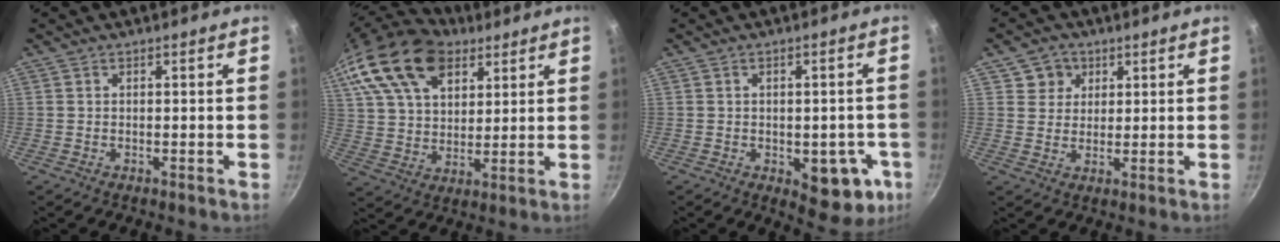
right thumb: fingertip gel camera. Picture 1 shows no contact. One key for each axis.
{"total": 22.1, "fx": 12.4, "fy": 13.1, "fz": 12.8, "tx": -0.229, "ty": -0.009, "tz": 0.223}
{"total": 11.0, "fx": -3.1, "fy": 5.8, "fz": 8.8, "tx": -0.060, "ty": 0.007, "tz": -0.030}
{"total": 4.9, "fx": 2.2, "fy": 4.3, "fz": 0.8, "tx": 0.023, "ty": 0.002, "tz": 0.035}